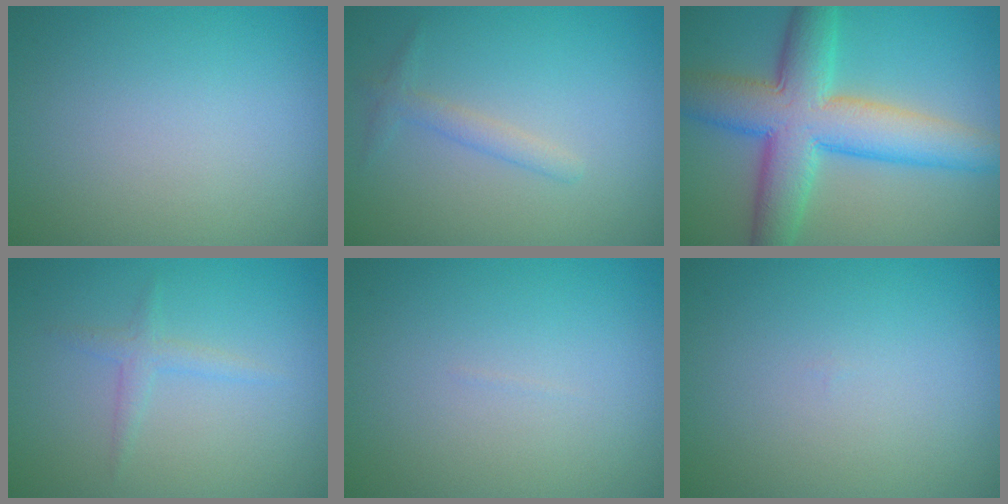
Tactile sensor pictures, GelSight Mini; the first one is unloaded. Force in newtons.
{"total": 1.4, "press": 1.4, "slide": 0.1}
{"total": 9.6, "press": 9.6, "slide": 0.1}
{"total": 0.7, "press": 0.6, "slide": 0.1}
{"total": 0.0}
{"total": 0.0}